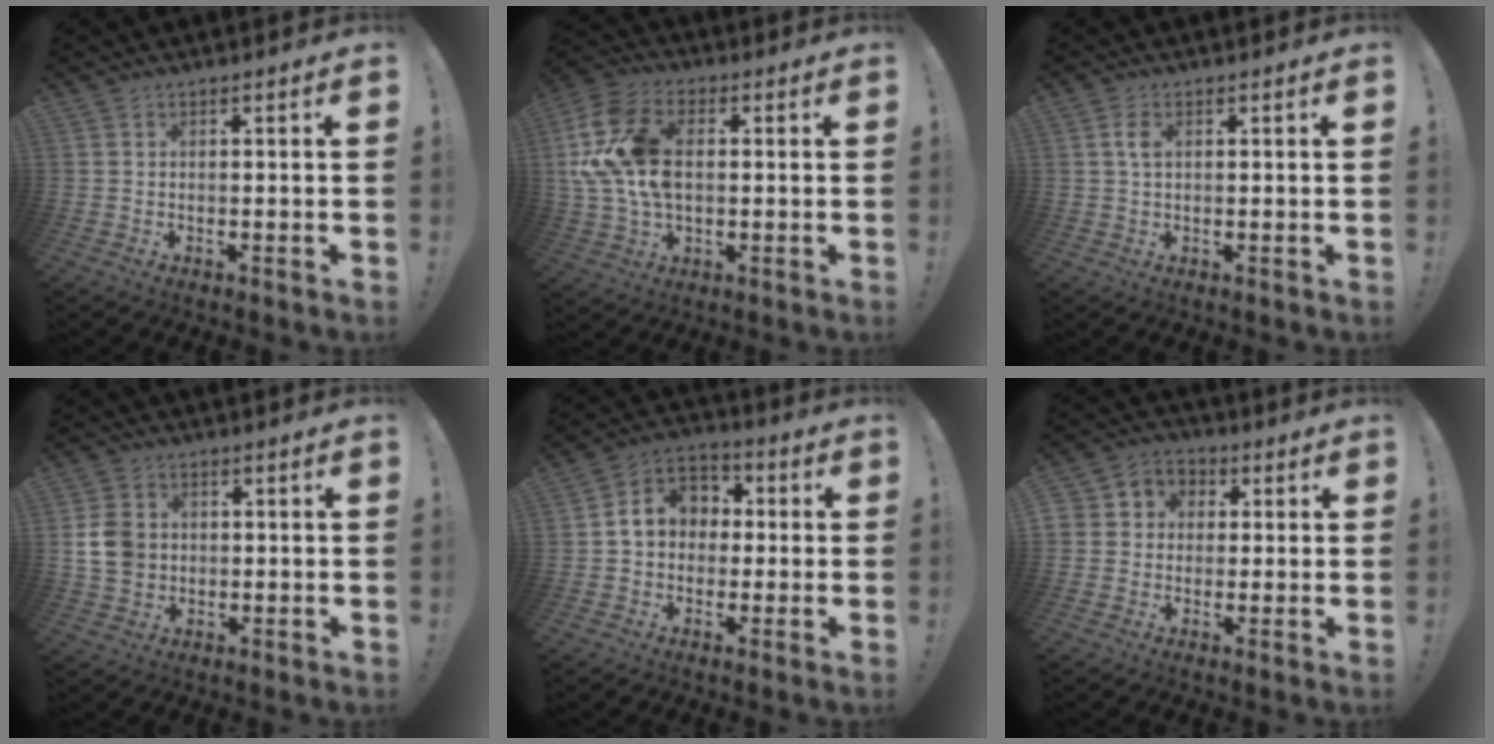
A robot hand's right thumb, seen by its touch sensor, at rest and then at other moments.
{"total": 17.6, "force": [1.7, 11.8, 12.9], "torque": [-0.254, 0.007, 0.032]}
{"total": 3.4, "force": [0.9, 2.0, 2.5], "torque": [-0.039, 0.001, 0.013]}
{"total": 8.6, "force": [0.5, 7.4, 4.4], "torque": [-0.083, 0.009, 0.013]}
{"total": 9.0, "force": [0.4, 8.0, 4.2], "torque": [-0.055, 0.011, 0.016]}
{"total": 6.4, "force": [-0.7, 6.1, 1.8], "torque": [-0.022, 0.014, -0.008]}